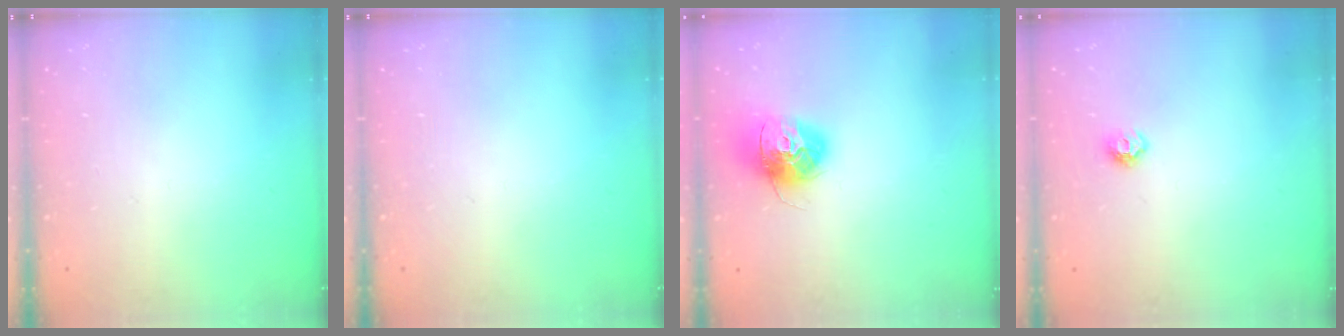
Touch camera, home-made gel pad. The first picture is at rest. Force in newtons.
{"total": 0.0}
{"total": 14.6, "press": 14.5, "slide": 1.4}
{"total": 6.1, "press": 6.1, "slide": 0.8}